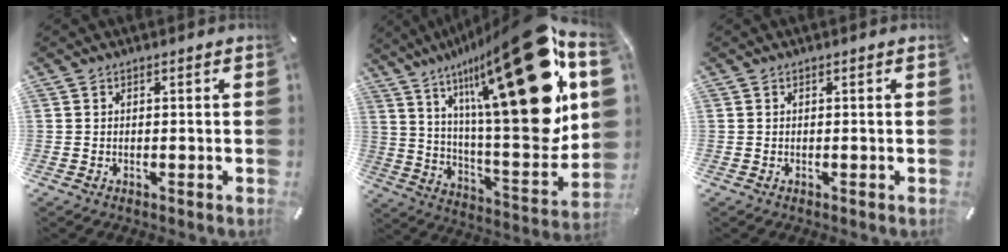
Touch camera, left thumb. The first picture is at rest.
{"total": 34.4, "force": [15.7, 10.2, 28.9], "torque": [-0.447, -0.124, 0.250]}
{"total": 0.0}